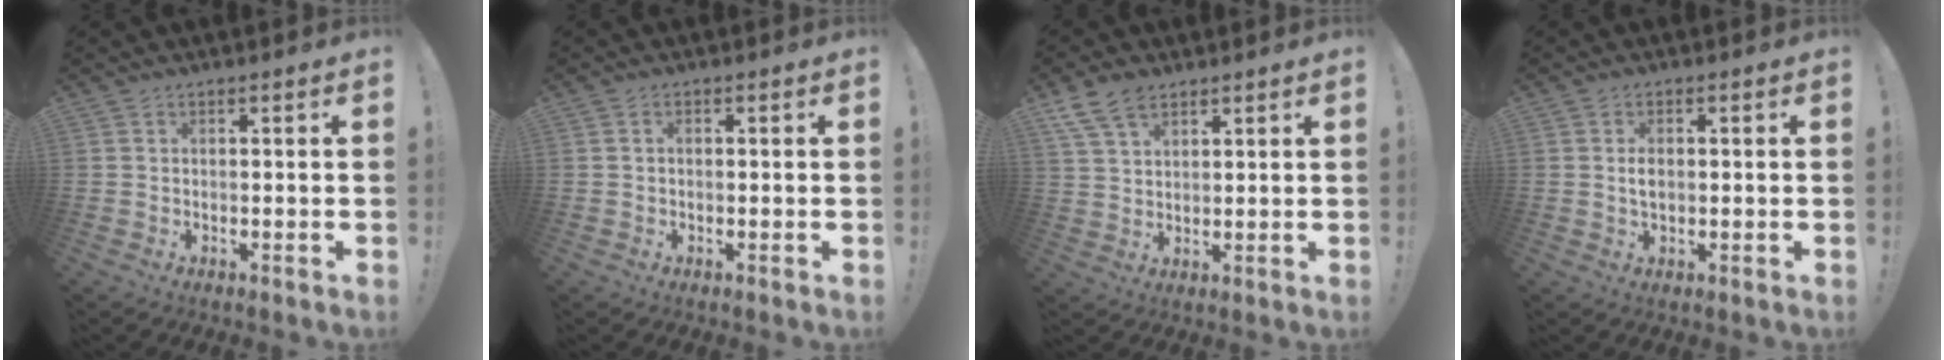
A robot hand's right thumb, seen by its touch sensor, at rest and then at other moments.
{"total": 0.9, "force": [-0.2, 0.7, 0.6], "torque": [-0.015, 0.005, -0.003]}
{"total": 8.4, "force": [5.5, 4.7, 4.2], "torque": [-0.081, -0.015, 0.110]}
{"total": 2.6, "force": [0.1, 1.6, 2.0], "torque": [-0.027, 0.000, -0.002]}